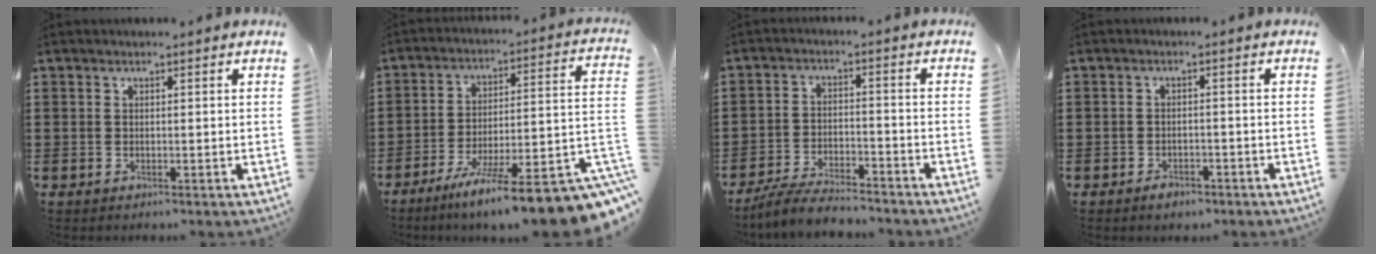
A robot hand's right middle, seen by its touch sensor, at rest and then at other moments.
{"total": 12.2, "force": [-8.8, 0.4, 8.4], "torque": [-0.121, 0.009, -0.151]}
{"total": 5.8, "force": [-5.5, 0.7, 1.8], "torque": [-0.040, 0.000, -0.109]}
{"total": 1.8, "force": [-1.6, 0.9, 0.4], "torque": [-0.011, 0.002, -0.033]}